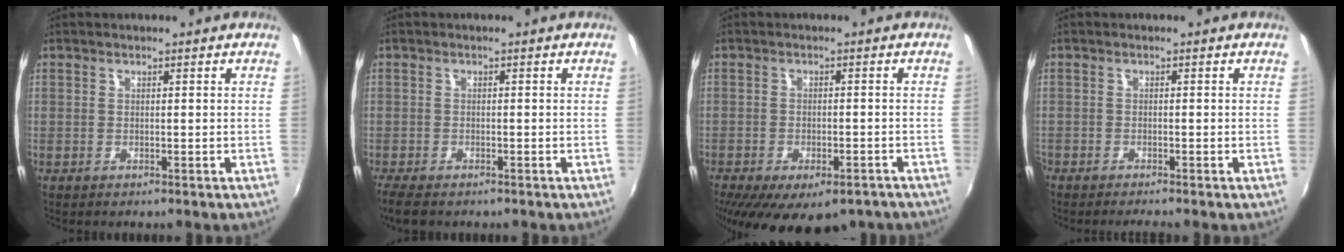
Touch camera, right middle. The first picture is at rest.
{"total": 4.6, "force": [-3.6, 1.5, 2.5], "torque": [-0.061, -0.023, -0.068]}
{"total": 15.8, "force": [-10.7, 7.0, 9.3], "torque": [-0.187, -0.044, -0.142]}
{"total": 2.0, "force": [-1.9, -0.1, 0.6], "torque": [-0.025, -0.011, -0.038]}